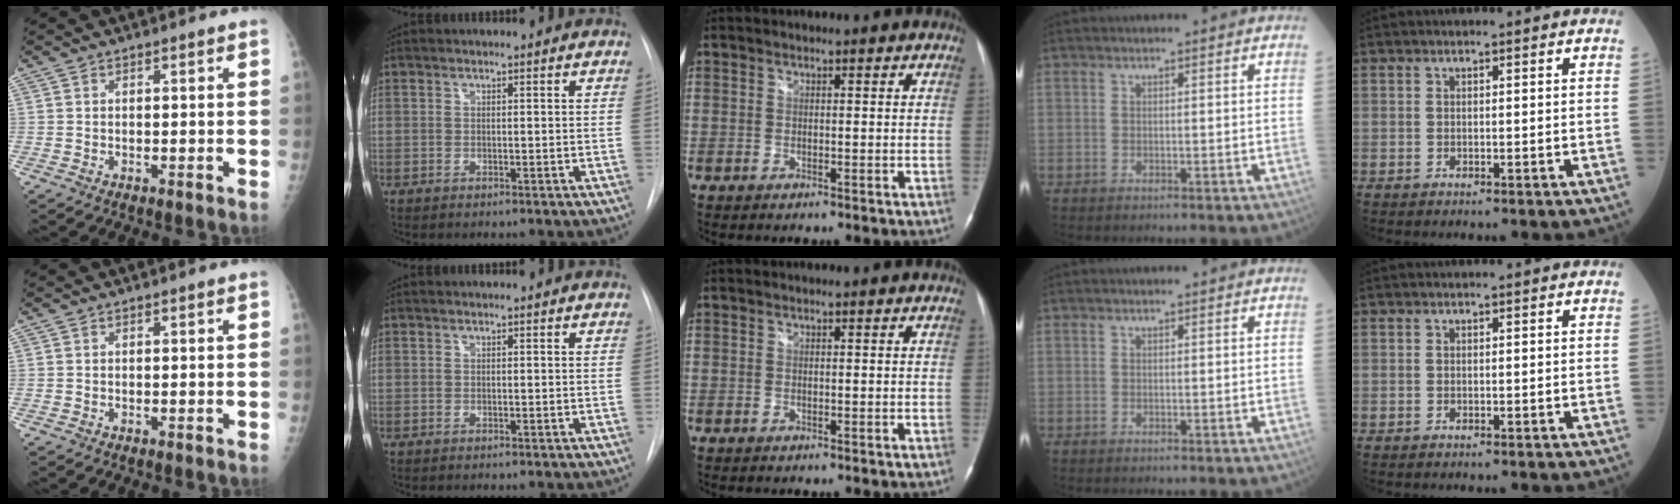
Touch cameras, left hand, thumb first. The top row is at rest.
{}